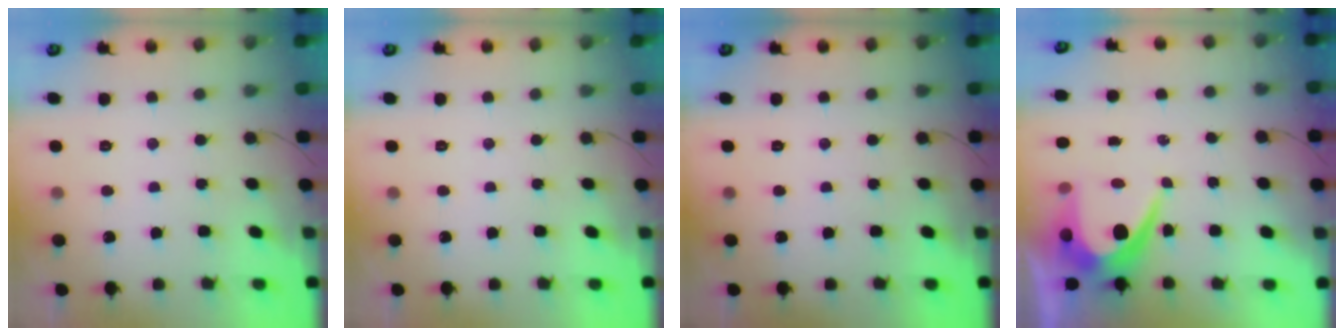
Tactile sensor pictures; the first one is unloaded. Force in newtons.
{"total": 0.0}
{"total": 0.0}
{"total": 8.6, "press": 8.6, "slide": 0.8}